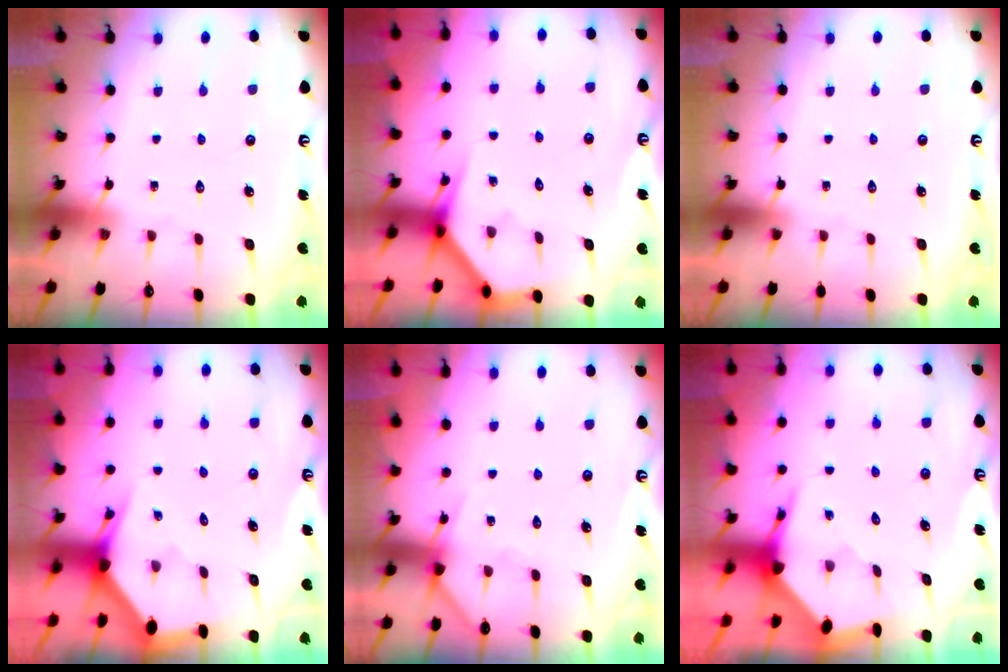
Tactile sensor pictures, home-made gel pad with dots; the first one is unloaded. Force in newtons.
{"total": 3.8, "press": 3.8, "slide": 0.3}
{"total": 0.0}
{"total": 2.9, "press": 2.9, "slide": 0.2}
{"total": 5.3, "press": 5.2, "slide": 0.4}
{"total": 3.7, "press": 3.6, "slide": 0.4}